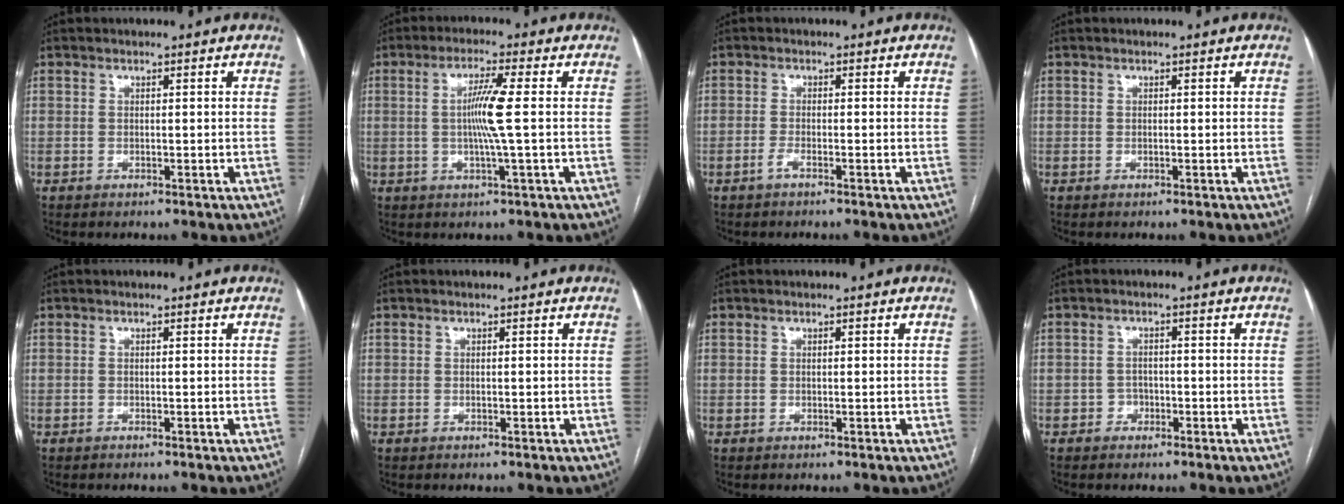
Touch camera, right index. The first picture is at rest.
{"total": 6.0, "force": [0.2, -1.0, 6.0], "torque": [-0.115, -0.001, 0.003]}
{"total": 1.2, "force": [-0.9, -0.1, 0.8], "torque": [-0.016, 0.001, -0.019]}
{"total": 0.0}
{"total": 0.0}
{"total": 0.0}
{"total": 0.0}
{"total": 1.6, "force": [-1.0, 1.2, 0.2], "torque": [0.003, 0.007, -0.019]}